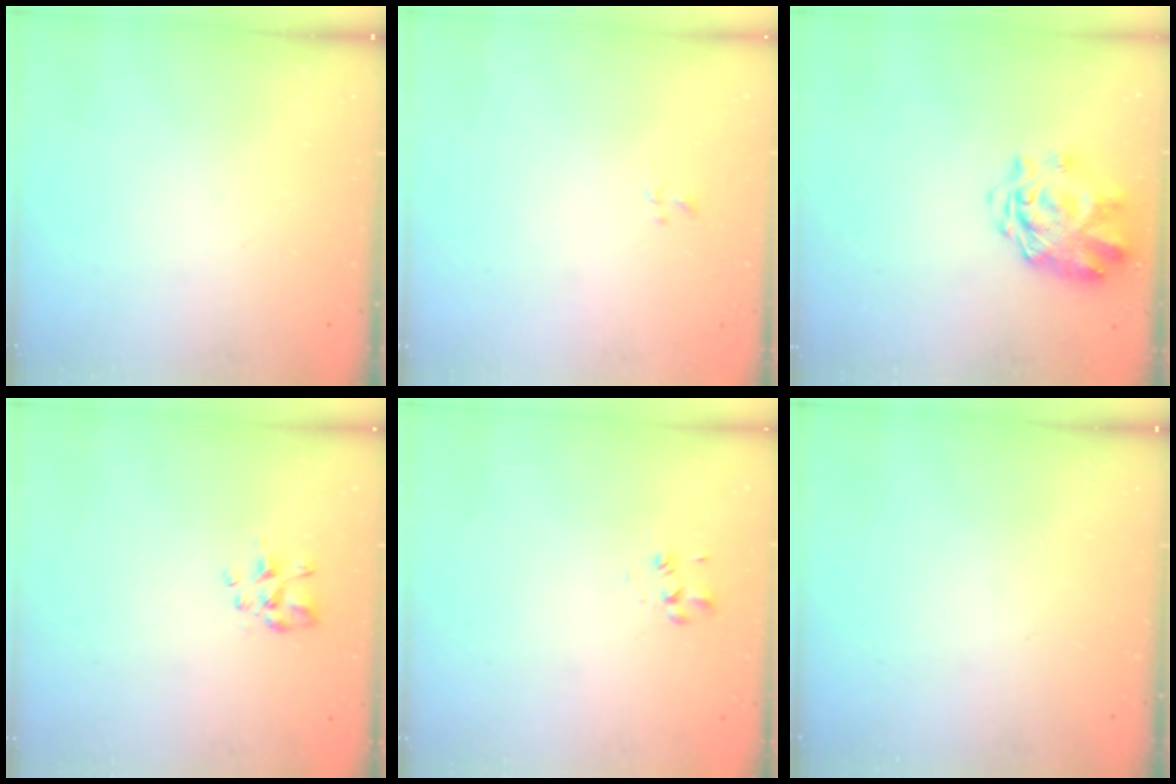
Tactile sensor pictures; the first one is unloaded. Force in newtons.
{"total": 1.1, "press": 0.9, "slide": 0.6}
{"total": 3.4, "press": 3.0, "slide": 1.6}
{"total": 1.9, "press": 1.7, "slide": 0.7}
{"total": 2.6, "press": 2.4, "slide": 1.0}
{"total": 0.0}